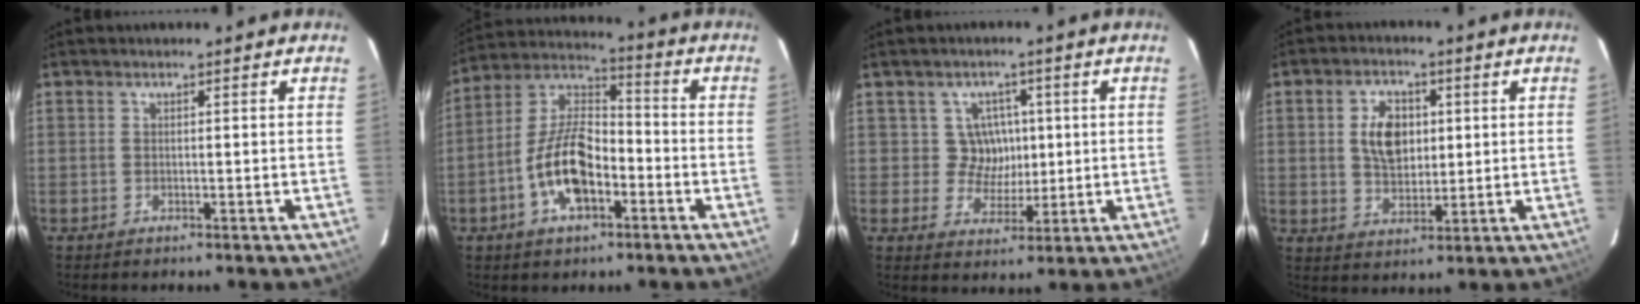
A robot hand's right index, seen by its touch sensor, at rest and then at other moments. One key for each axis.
{"total": 13.5, "fx": -5.0, "fy": 6.8, "fz": 10.6, "tx": -0.215, "ty": 0.016, "tz": -0.089}
{"total": 5.5, "fx": 0.8, "fy": 5.4, "fz": 0.7, "tx": -0.012, "ty": 0.011, "tz": 0.015}
{"total": 7.9, "fx": 1.5, "fy": 5.1, "fz": 5.8, "tx": -0.107, "ty": 0.012, "tz": 0.033}